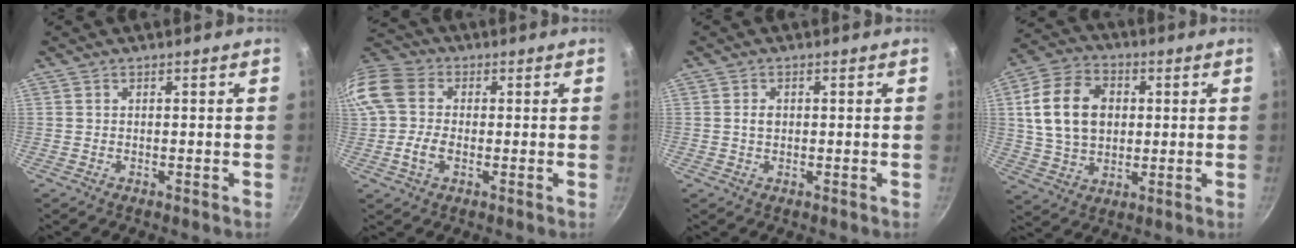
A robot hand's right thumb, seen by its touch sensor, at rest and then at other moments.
{"total": 13.1, "force": [-0.5, 10.2, 8.2], "torque": [-0.173, 0.026, -0.020]}
{"total": 1.8, "force": [0.1, 1.3, 1.2], "torque": [-0.016, 0.004, 0.002]}
{"total": 15.1, "force": [2.5, 11.1, 10.0], "torque": [-0.165, 0.007, 0.042]}